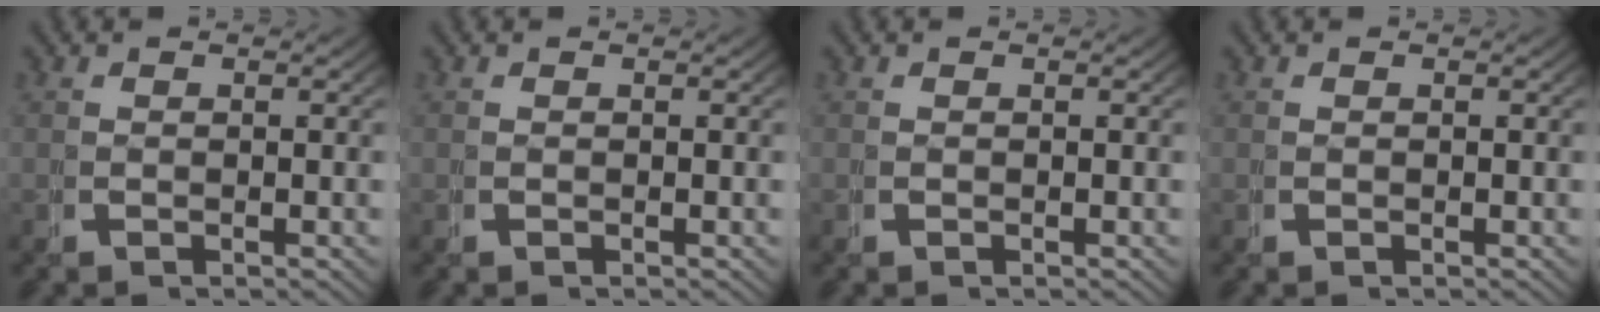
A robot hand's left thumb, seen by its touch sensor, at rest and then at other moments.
{"total": 0.0}
{"total": 0.0}
{"total": 0.0}